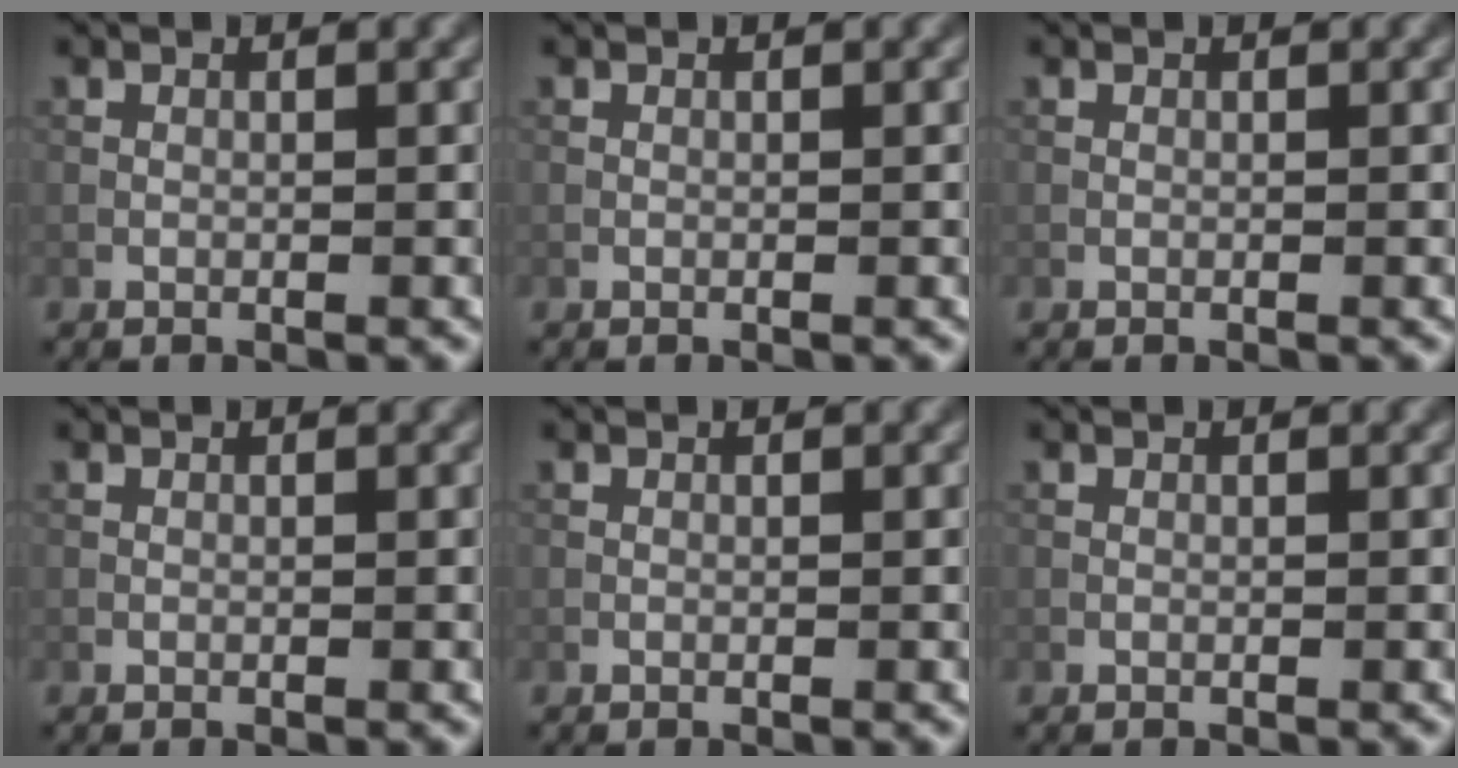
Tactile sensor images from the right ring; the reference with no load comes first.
{"total": 0.0}
{"total": 0.0}
{"total": 0.0}
{"total": 0.0}
{"total": 0.0}